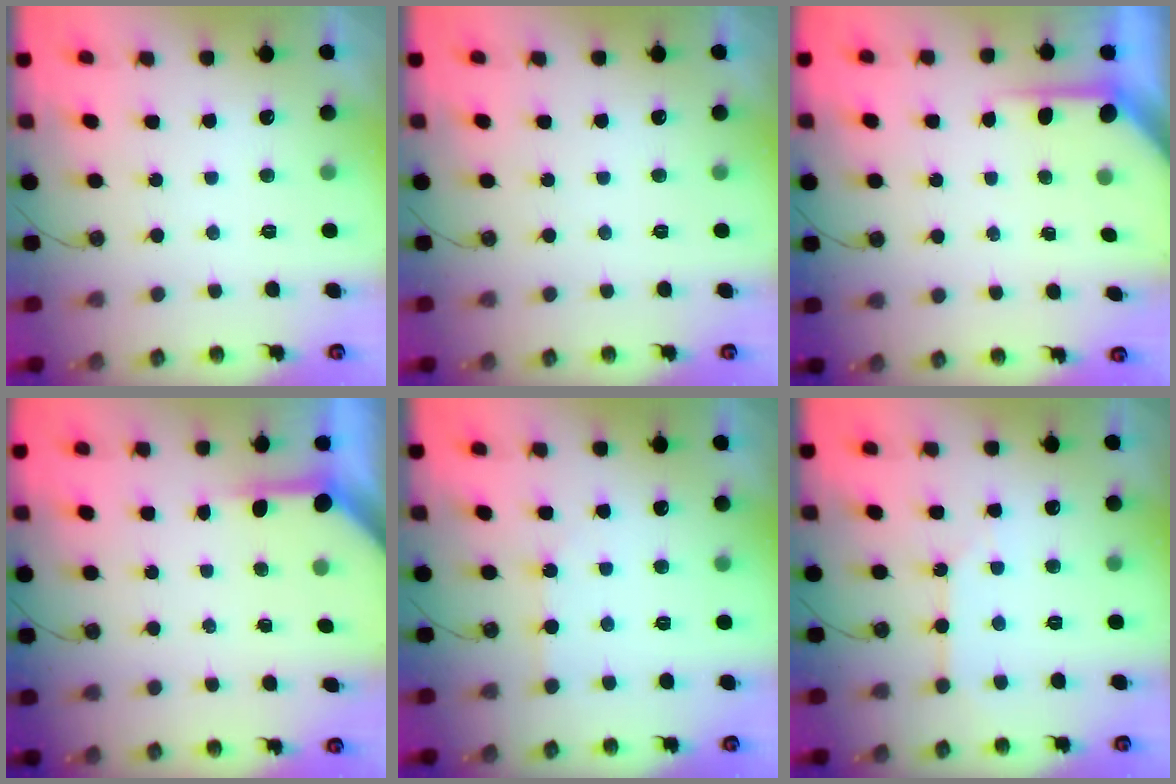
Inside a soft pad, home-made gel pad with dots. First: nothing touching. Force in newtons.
{"total": 0.0}
{"total": 5.0, "press": 4.9, "slide": 0.4}
{"total": 3.8, "press": 3.8, "slide": 0.5}
{"total": 3.5, "press": 3.4, "slide": 0.5}
{"total": 2.1, "press": 2.1, "slide": 0.3}